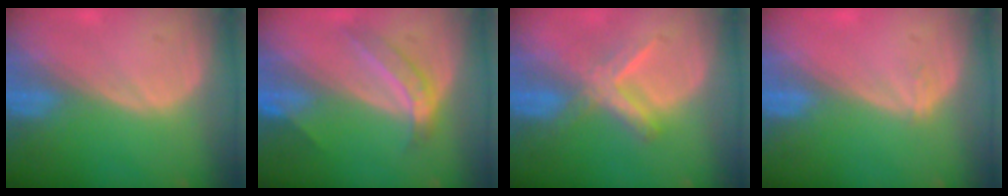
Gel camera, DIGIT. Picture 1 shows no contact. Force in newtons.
{"total": 5.2, "press": 4.8, "slide": 2.2}
{"total": 5.5, "press": 5.4, "slide": 1.0}
{"total": 0.9, "press": 0.6, "slide": 0.6}